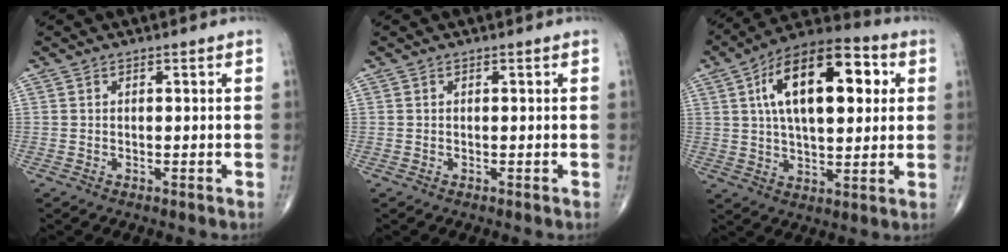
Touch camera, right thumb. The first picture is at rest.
{"total": 0.0}
{"total": 20.5, "force": [5.2, 9.9, 17.2], "torque": [-0.252, 0.014, 0.074]}